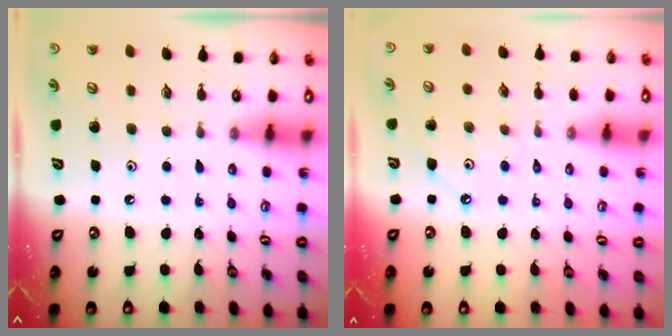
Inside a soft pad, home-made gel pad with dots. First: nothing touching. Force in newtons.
{"total": 2.8, "press": 2.8, "slide": 0.1}